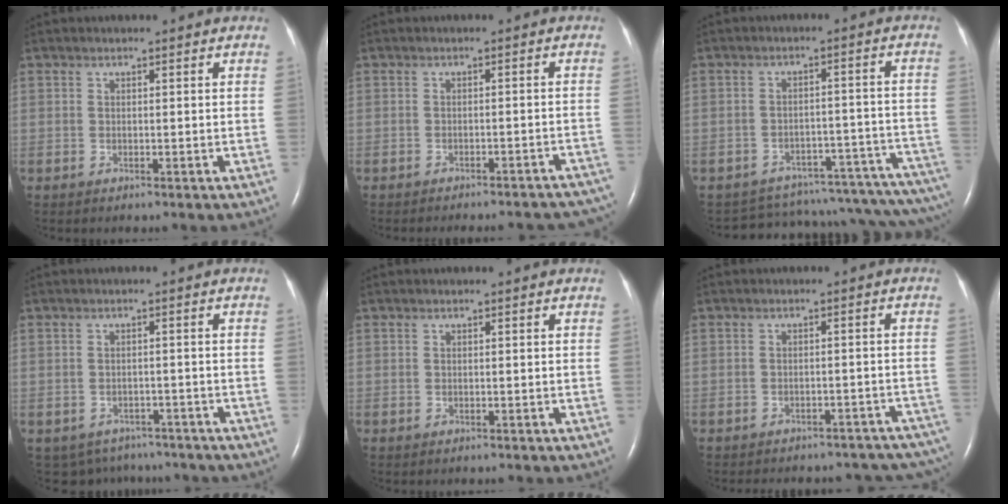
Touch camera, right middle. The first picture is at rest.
{"total": 16.5, "force": [-15.0, 4.4, 5.2], "torque": [-0.064, 0.009, -0.157]}
{"total": 20.2, "force": [-18.7, 4.3, 6.4], "torque": [-0.041, 0.032, -0.215]}
{"total": 7.9, "force": [-6.8, 3.9, 0.9], "torque": [-0.017, 0.010, -0.075]}
{"total": 0.5, "force": [-0.5, 0.1, 0.2], "torque": [-0.009, -0.001, -0.007]}
{"total": 20.8, "force": [-17.9, 7.7, 7.2], "torque": [-0.104, 0.013, -0.191]}